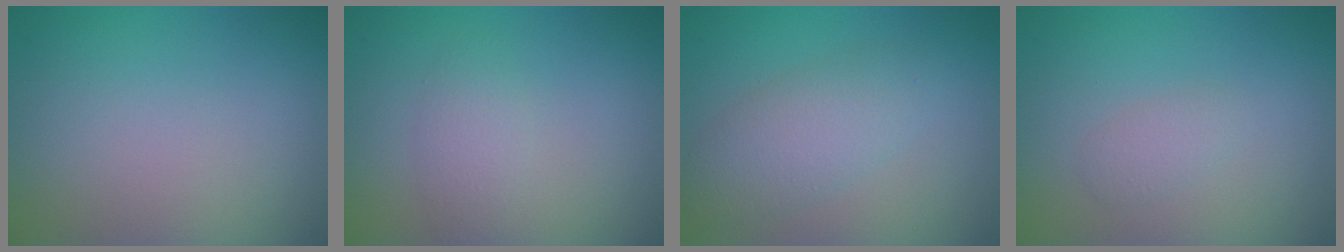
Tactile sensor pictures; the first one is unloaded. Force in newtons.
{"total": 1.9, "press": 1.9, "slide": 0.1}
{"total": 3.9, "press": 3.9, "slide": 0.1}
{"total": 1.2, "press": 1.2, "slide": 0.0}